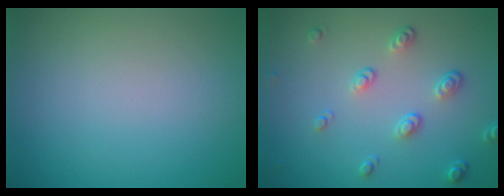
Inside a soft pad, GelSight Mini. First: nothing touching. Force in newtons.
{"total": 2.6, "press": 1.7, "slide": 2.0}